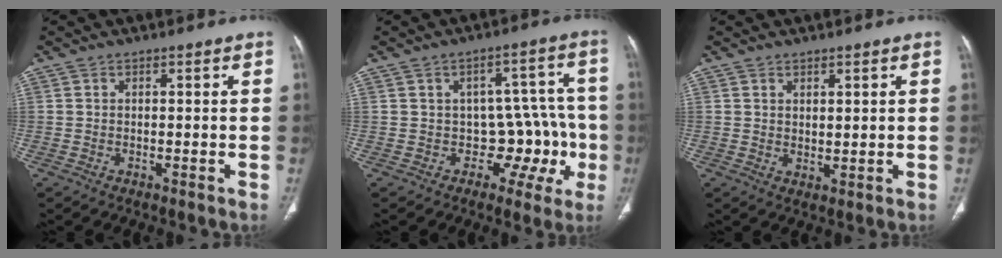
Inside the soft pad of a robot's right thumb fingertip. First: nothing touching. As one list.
[{"total": 10.3, "force": [-2.6, 7.5, 6.6], "torque": [-0.020, 0.042, -0.030]}, {"total": 1.9, "force": [1.2, 0.9, 1.2], "torque": [-0.017, -0.013, 0.027]}]